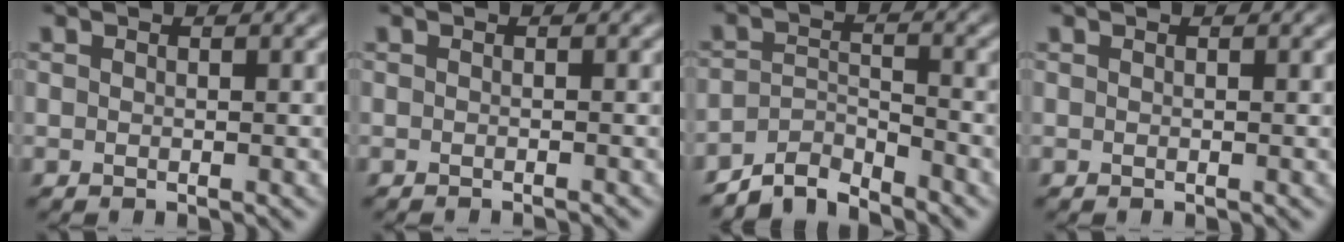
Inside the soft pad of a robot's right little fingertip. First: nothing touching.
{"total": 0.8, "force": [-0.8, -0.4, 0.0], "torque": [-0.002, -0.001, -0.011]}
{"total": 4.5, "force": [-4.0, 1.4, 1.5], "torque": [-0.028, -0.017, -0.066]}
{"total": 0.0}